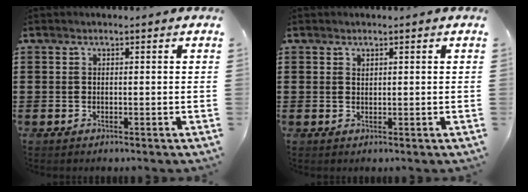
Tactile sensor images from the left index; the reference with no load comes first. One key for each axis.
{"total": 0.9, "fx": 0.9, "fy": 0.2, "fz": 0.2, "tx": -0.005, "ty": 0.000, "tz": 0.017}